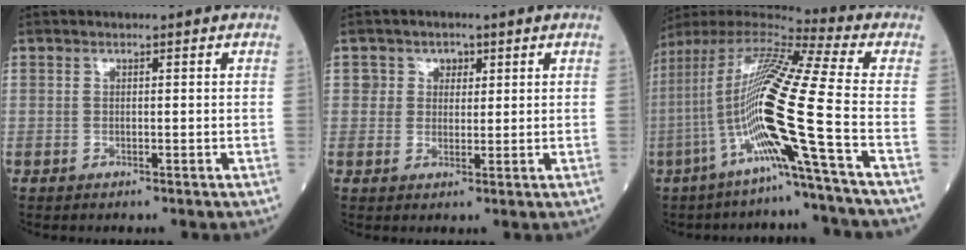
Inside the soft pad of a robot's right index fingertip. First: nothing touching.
{"total": 2.9, "force": [1.1, 2.6, 0.5], "torque": [0.006, -0.001, 0.012]}
{"total": 19.1, "force": [-6.0, -2.0, 18.0], "torque": [-0.365, -0.010, -0.130]}